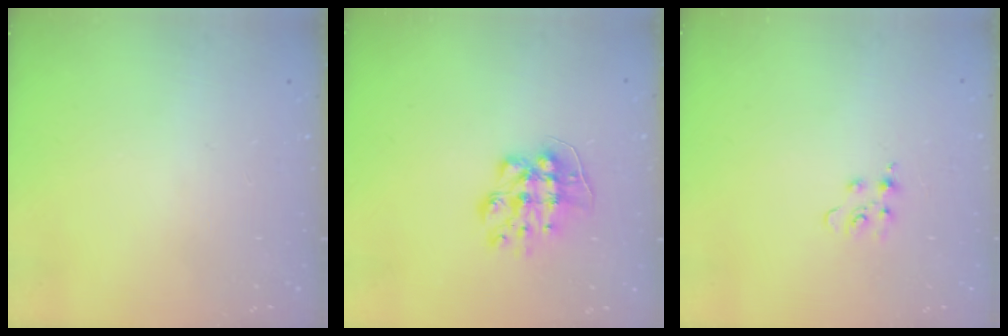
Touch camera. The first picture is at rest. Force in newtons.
{"total": 9.3, "press": 9.3, "slide": 0.3}
{"total": 4.3, "press": 4.3, "slide": 0.5}